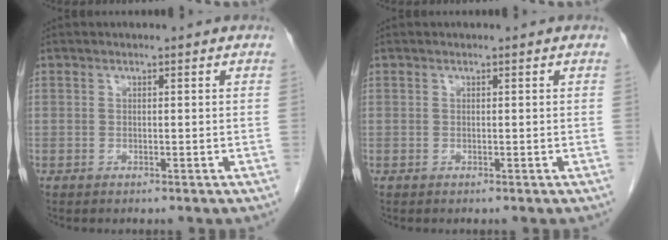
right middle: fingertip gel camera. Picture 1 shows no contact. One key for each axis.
{"total": 0.0}